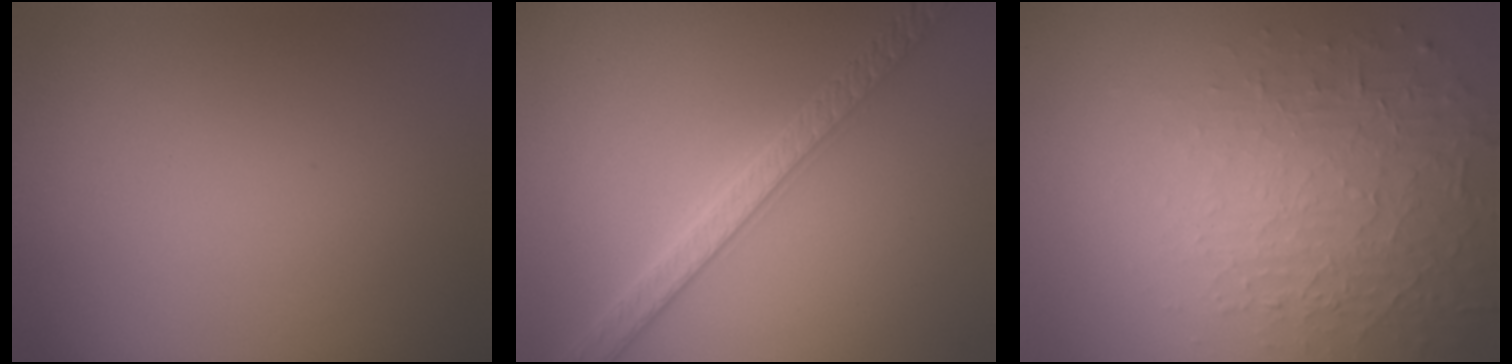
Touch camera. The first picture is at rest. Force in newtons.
{"total": 3.8, "press": 3.7, "slide": 0.9}
{"total": 5.0, "press": 3.2, "slide": 3.8}